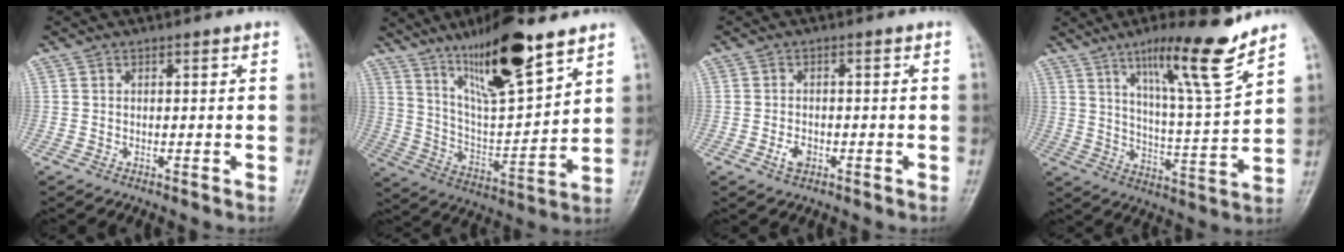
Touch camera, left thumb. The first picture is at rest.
{"total": 18.3, "force": [12.1, 4.1, 13.1], "torque": [-0.208, -0.064, 0.224]}
{"total": 2.7, "force": [-1.2, 1.8, 1.6], "torque": [-0.028, 0.005, -0.020]}
{"total": 15.4, "force": [10.3, 1.1, 11.4], "torque": [-0.174, -0.065, 0.172]}